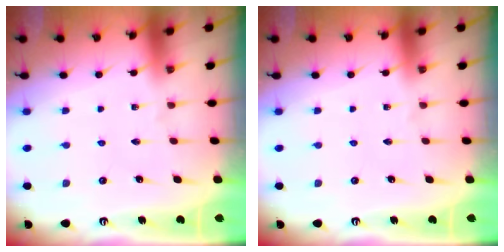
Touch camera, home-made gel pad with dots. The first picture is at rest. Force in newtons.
{"total": 0.0}